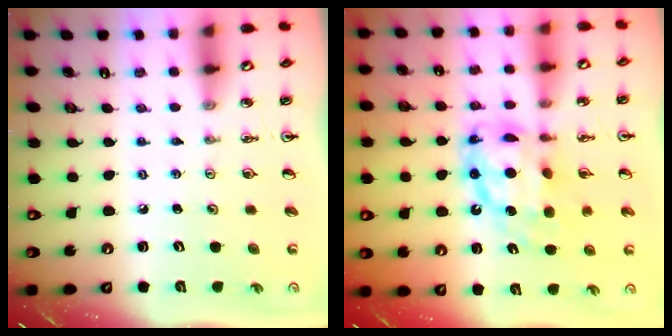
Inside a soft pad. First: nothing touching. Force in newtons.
{"total": 14.3, "press": 14.2, "slide": 1.7}